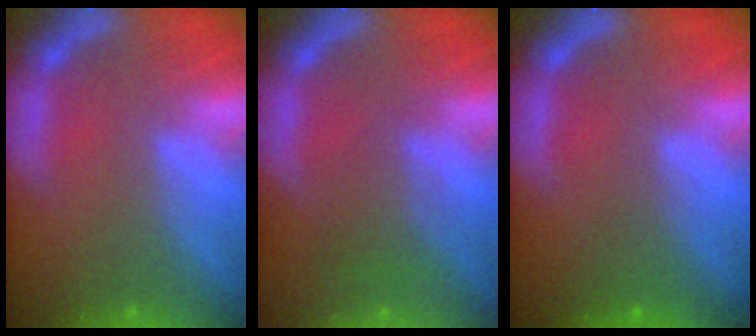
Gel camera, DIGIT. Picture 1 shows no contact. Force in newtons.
{"total": 2.5}
{"total": 1.4}